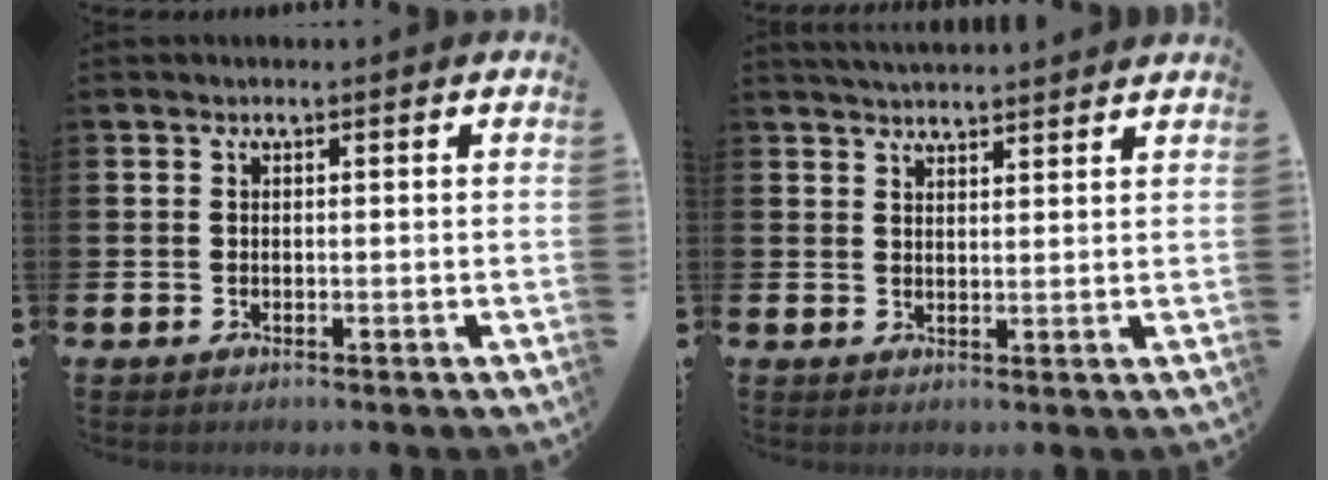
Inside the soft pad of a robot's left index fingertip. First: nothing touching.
{"total": 3.3, "force": [3.3, -0.1, 0.0], "torque": [-0.001, -0.018, 0.059]}